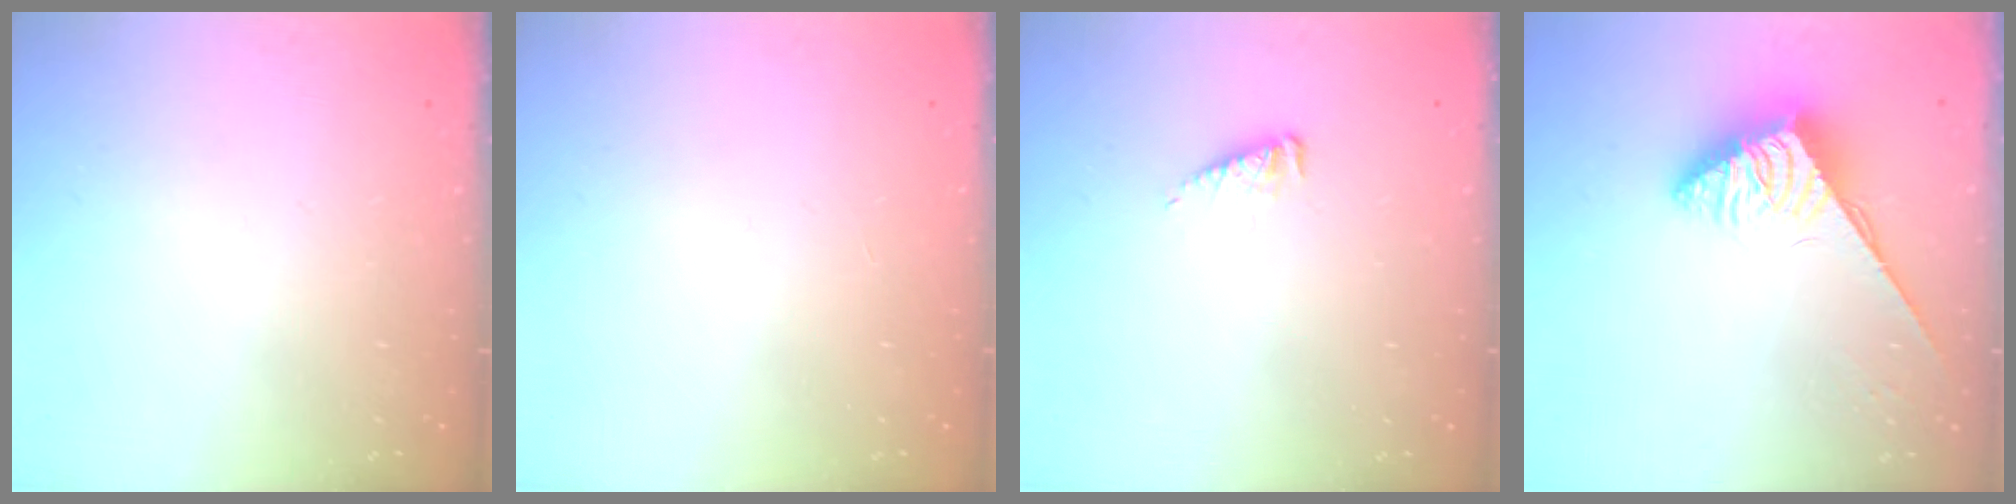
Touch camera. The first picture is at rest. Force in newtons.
{"total": 0.0}
{"total": 4.4, "press": 4.4, "slide": 0.6}
{"total": 4.9, "press": 4.9, "slide": 0.5}